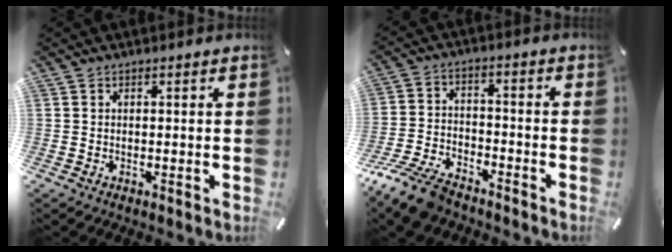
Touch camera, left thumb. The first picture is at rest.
{"total": 10.7, "force": [-8.7, 4.2, 4.7], "torque": [-0.097, 0.040, -0.167]}